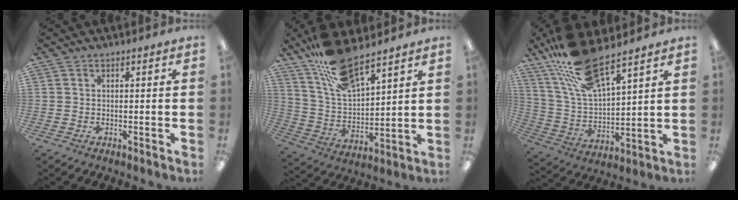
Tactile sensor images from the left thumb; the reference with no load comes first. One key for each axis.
{"total": 15.0, "fx": 11.8, "fy": 4.7, "fz": 8.0, "tx": -0.162, "ty": -0.060, "tz": 0.212}
{"total": 17.4, "fx": 13.2, "fy": 5.2, "fz": 10.1, "tx": -0.214, "ty": -0.059, "tz": 0.233}